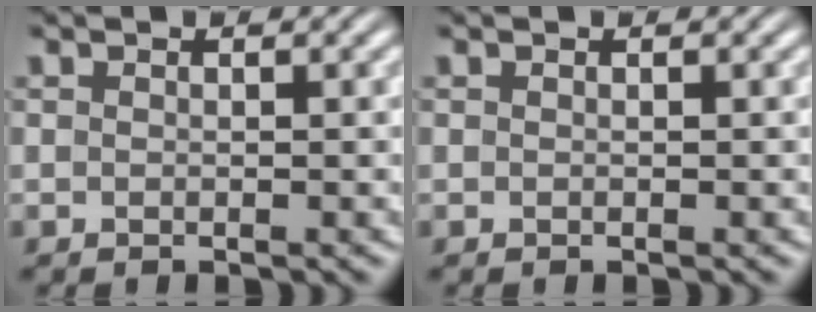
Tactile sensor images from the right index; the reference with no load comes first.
{"total": 0.0}